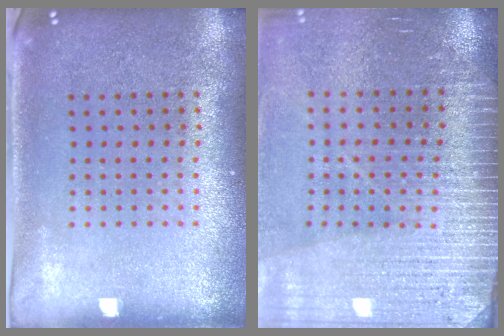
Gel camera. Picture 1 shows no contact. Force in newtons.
{"total": 3.6, "press": 3.4, "slide": 1.2}